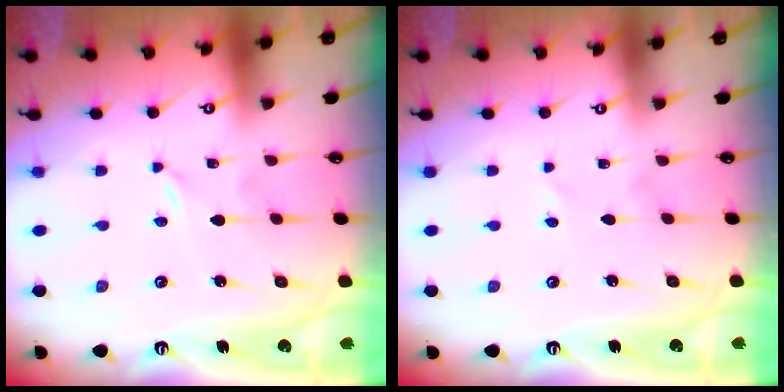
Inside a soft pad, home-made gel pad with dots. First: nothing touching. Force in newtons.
{"total": 2.5, "press": 2.5, "slide": 0.2}